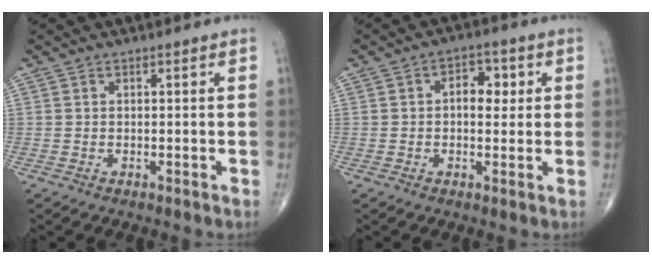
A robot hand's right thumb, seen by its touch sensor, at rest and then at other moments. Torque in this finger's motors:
{"motor_torque": [-0.07, -0.05, 0.26, 0.15, 0.03]}